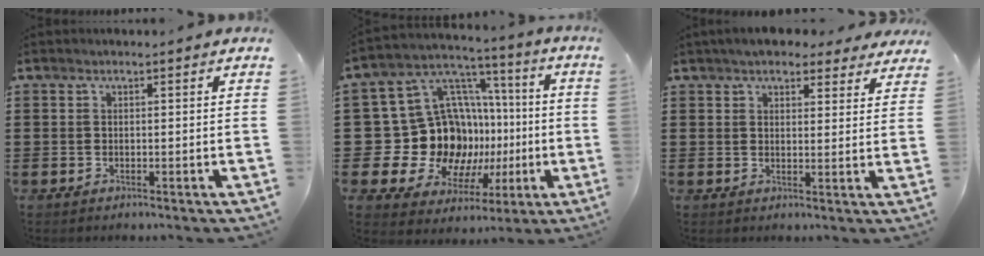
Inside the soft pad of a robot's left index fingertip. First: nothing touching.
{"total": 14.3, "force": [-1.9, 13.0, 5.5], "torque": [-0.149, -0.013, -0.015]}
{"total": 4.5, "force": [4.0, 1.4, 1.4], "torque": [-0.039, -0.002, 0.075]}